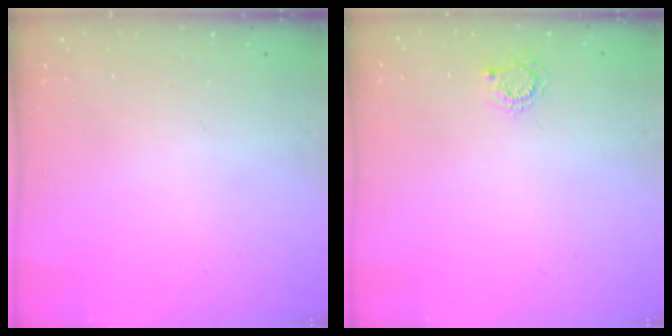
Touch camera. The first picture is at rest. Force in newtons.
{"total": 3.8, "press": 3.8, "slide": 0.4}